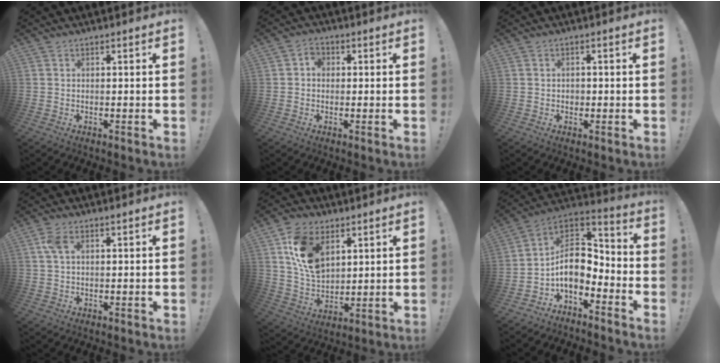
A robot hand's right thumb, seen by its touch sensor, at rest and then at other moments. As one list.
[{"total": 3.2, "force": [0.0, 2.7, 1.7], "torque": [-0.017, 0.003, -0.003]}, {"total": 1.3, "force": [-0.5, 1.1, 0.5], "torque": [0.000, 0.000, -0.012]}, {"total": 3.6, "force": [1.5, 1.6, 2.8], "torque": [-0.053, 0.001, 0.028]}, {"total": 13.9, "force": [6.7, 9.3, 8.0], "torque": [-0.140, -0.019, 0.129]}, {"total": 11.3, "force": [-1.8, 7.9, 7.9], "torque": [-0.130, 0.006, -0.027]}]